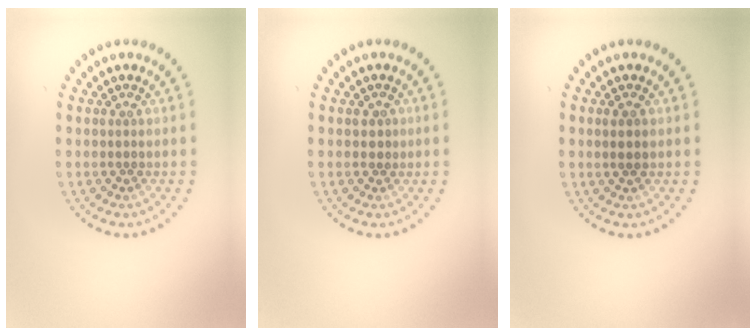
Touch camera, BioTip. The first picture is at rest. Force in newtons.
{"total": 0.7, "press": 0.6, "slide": 0.3}
{"total": 1.3, "press": 1.2, "slide": 0.4}